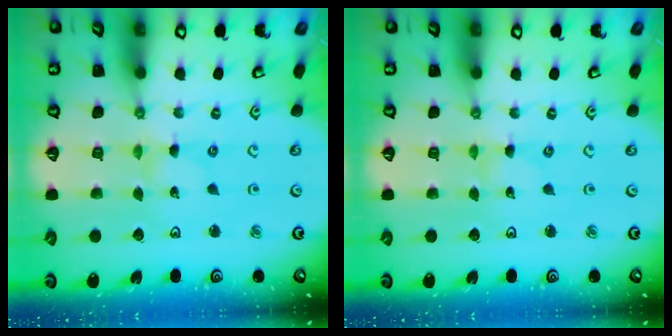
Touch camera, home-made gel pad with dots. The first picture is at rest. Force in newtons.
{"total": 0.0}